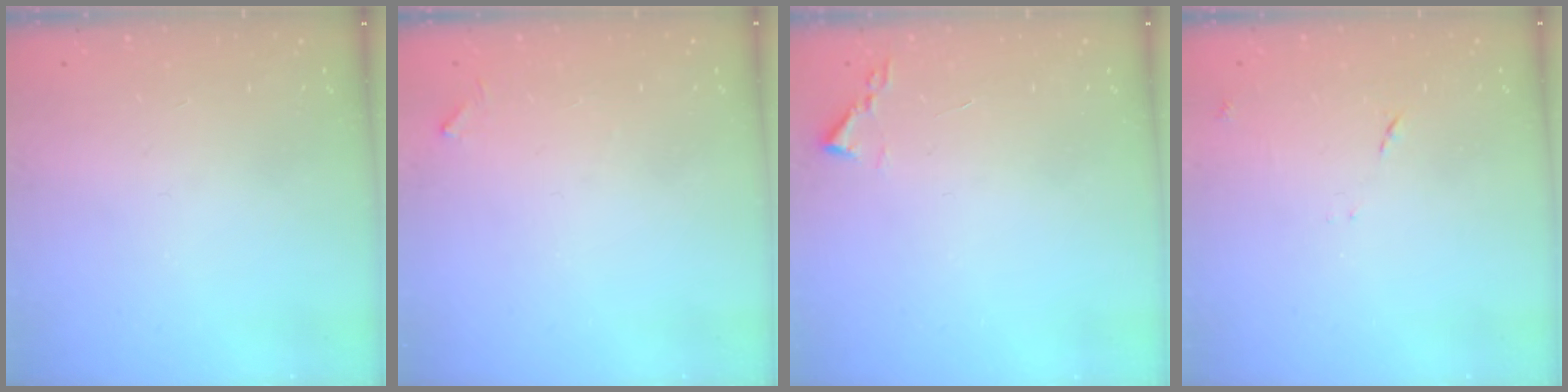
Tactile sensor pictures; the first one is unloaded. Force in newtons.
{"total": 6.0, "press": 6.0, "slide": 0.3}
{"total": 1.9, "press": 1.8, "slide": 0.3}
{"total": 8.5, "press": 8.5, "slide": 0.7}